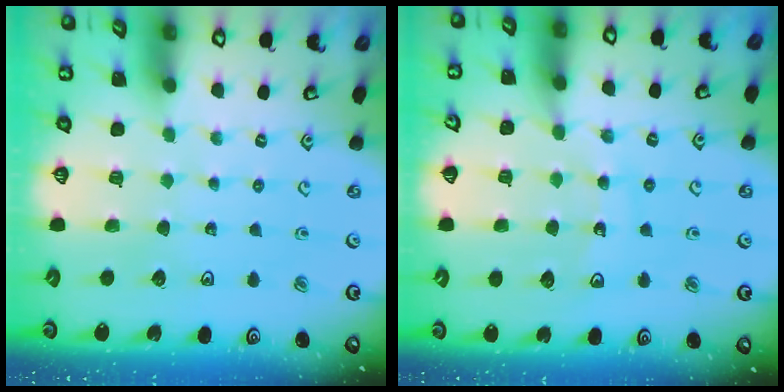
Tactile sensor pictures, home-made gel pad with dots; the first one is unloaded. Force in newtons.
{"total": 12.1, "press": 11.9, "slide": 2.2}